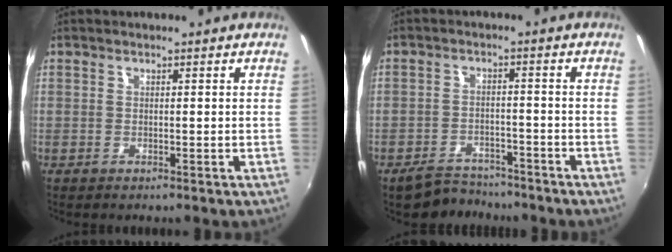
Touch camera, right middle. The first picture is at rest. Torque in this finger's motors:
{"motor_torque": [0.70, -1.07, 0.03, 0.03]}